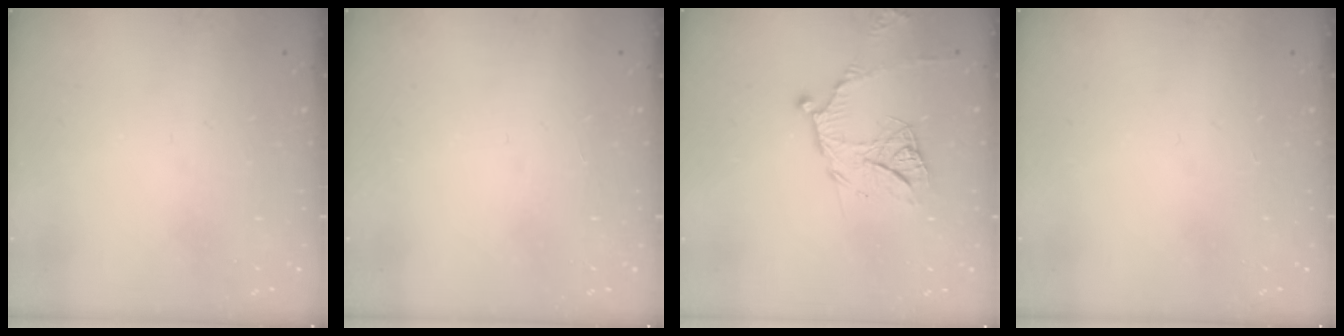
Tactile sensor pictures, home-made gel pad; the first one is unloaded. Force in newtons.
{"total": 1.6, "press": 1.6, "slide": 0.1}
{"total": 12.4, "press": 12.4, "slide": 1.0}
{"total": 0.0}